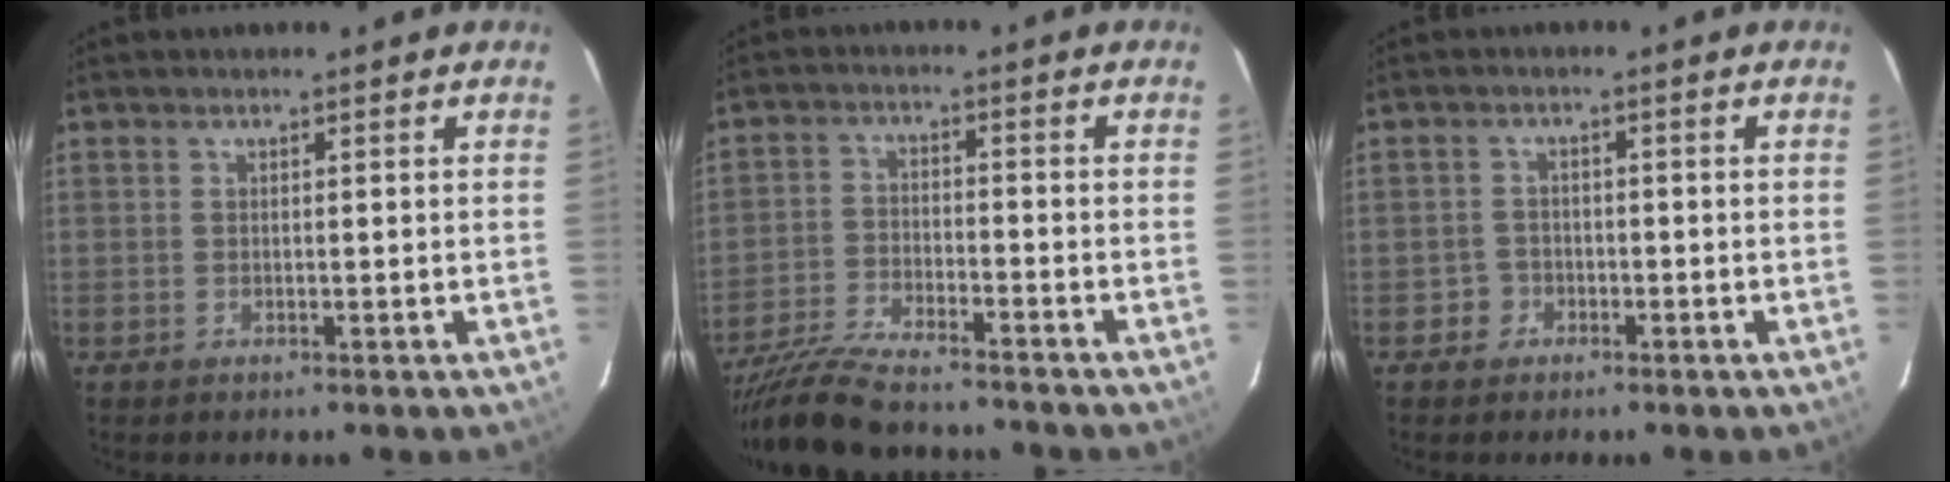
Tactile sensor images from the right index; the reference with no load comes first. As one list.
[{"total": 13.4, "force": [-12.1, 2.0, 5.5], "torque": [-0.136, -0.022, -0.217]}, {"total": 2.6, "force": [-1.5, 2.2, -0.1], "torque": [-0.001, 0.011, -0.026]}]